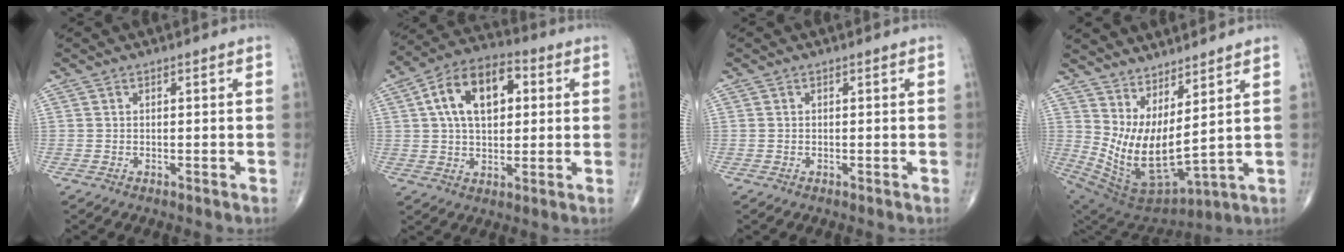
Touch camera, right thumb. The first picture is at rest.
{"total": 14.6, "force": [3.4, 8.6, 11.3], "torque": [-0.178, 0.020, 0.051]}
{"total": 0.0}
{"total": 14.3, "force": [5.9, 4.5, 12.2], "torque": [-0.233, -0.056, 0.133]}